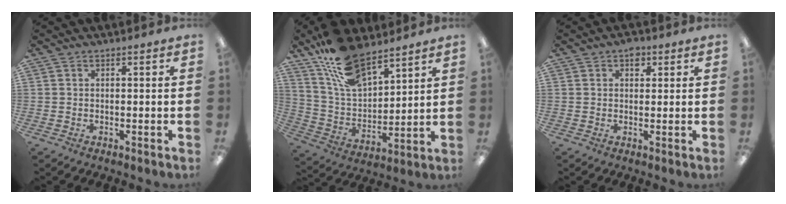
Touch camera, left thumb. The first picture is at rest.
{"total": 16.1, "force": [11.9, 7.1, 8.2], "torque": [-0.172, -0.059, 0.222]}
{"total": 3.0, "force": [1.6, 2.0, 1.6], "torque": [-0.009, -0.005, 0.022]}